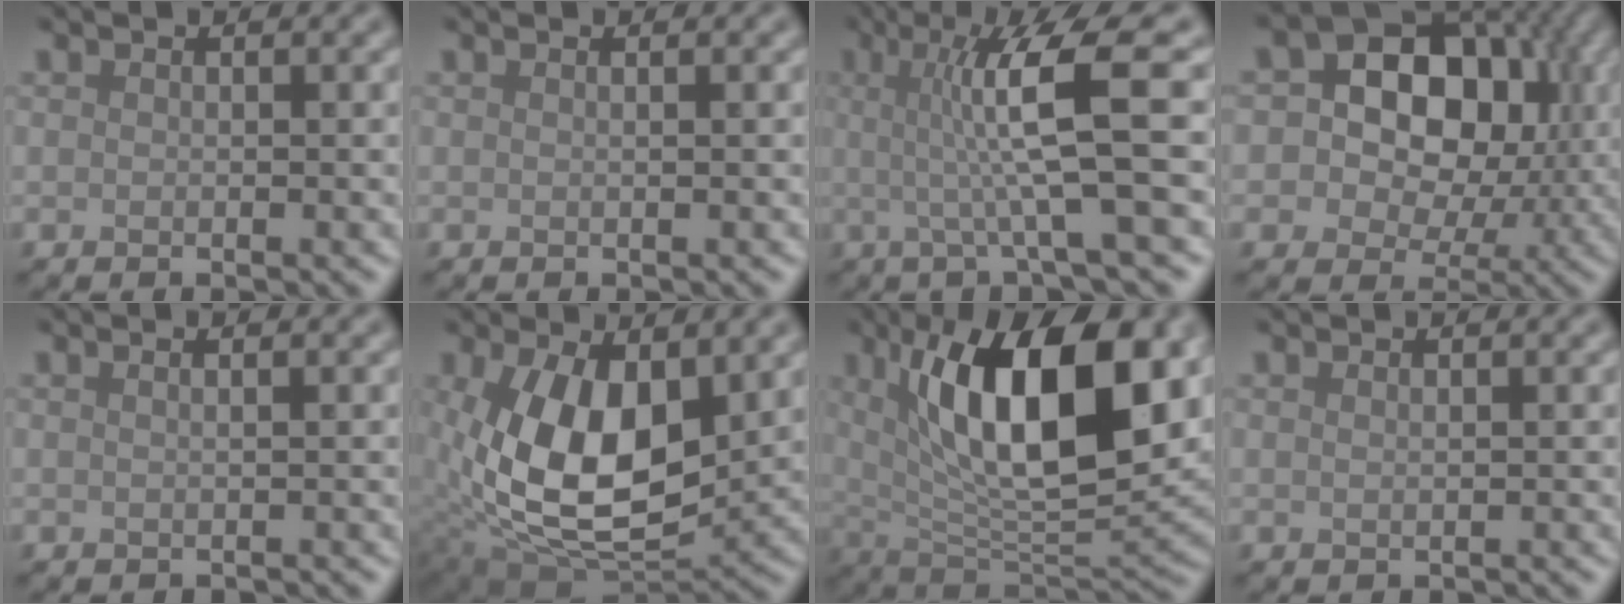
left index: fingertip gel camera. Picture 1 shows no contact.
{"total": 0.8, "force": [0.2, 0.3, 0.7], "torque": [-0.004, 0.002, -0.004]}
{"total": 7.7, "force": [0.7, 1.1, 7.6], "torque": [-0.123, 0.007, 0.011]}
{"total": 12.3, "force": [2.1, 9.2, 7.9], "torque": [-0.099, 0.024, 0.009]}
{"total": 1.1, "force": [0.1, 0.4, 1.0], "torque": [-0.009, 0.002, -0.008]}
{"total": 11.7, "force": [1.7, 6.9, 9.4], "torque": [-0.179, -0.020, 0.036]}
{"total": 13.2, "force": [4.1, 4.9, 11.5], "torque": [-0.166, 0.001, 0.063]}
{"total": 0.0}